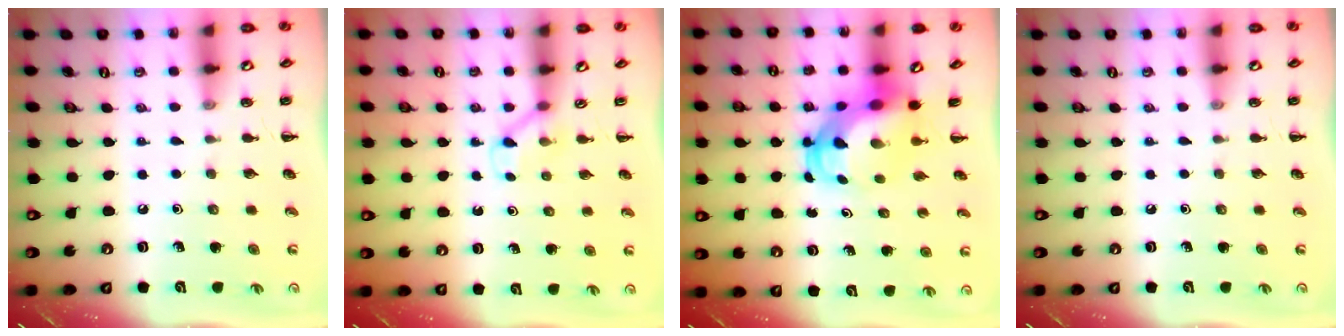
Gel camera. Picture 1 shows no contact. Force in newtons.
{"total": 3.0, "press": 2.8, "slide": 1.1}
{"total": 6.8, "press": 6.6, "slide": 1.4}
{"total": 0.0}